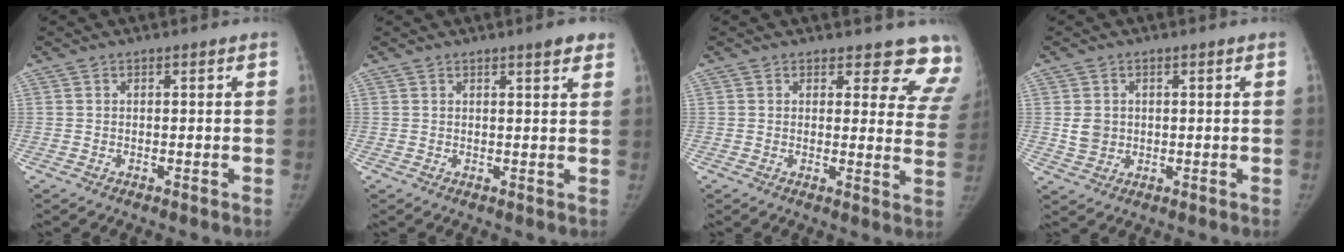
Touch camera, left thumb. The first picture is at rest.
{"total": 3.3, "force": [2.2, 0.5, 2.4], "torque": [-0.026, -0.010, 0.028]}
{"total": 11.5, "force": [10.6, 4.1, 1.8], "torque": [0.041, -0.082, 0.082]}
{"total": 3.7, "force": [0.4, 3.2, 1.8], "torque": [-0.019, -0.003, 0.016]}